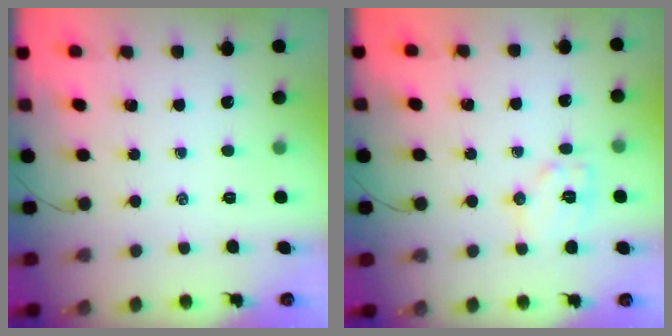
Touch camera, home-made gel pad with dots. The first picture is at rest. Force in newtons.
{"total": 8.0, "press": 8.0, "slide": 0.3}